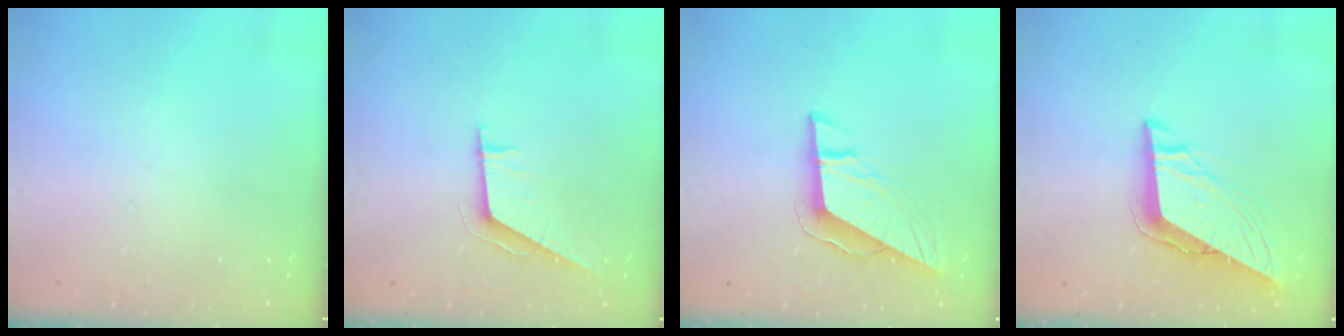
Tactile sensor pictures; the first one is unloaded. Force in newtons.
{"total": 6.3, "press": 6.3, "slide": 0.7}
{"total": 9.6, "press": 9.5, "slide": 1.0}
{"total": 8.9, "press": 8.8, "slide": 1.4}